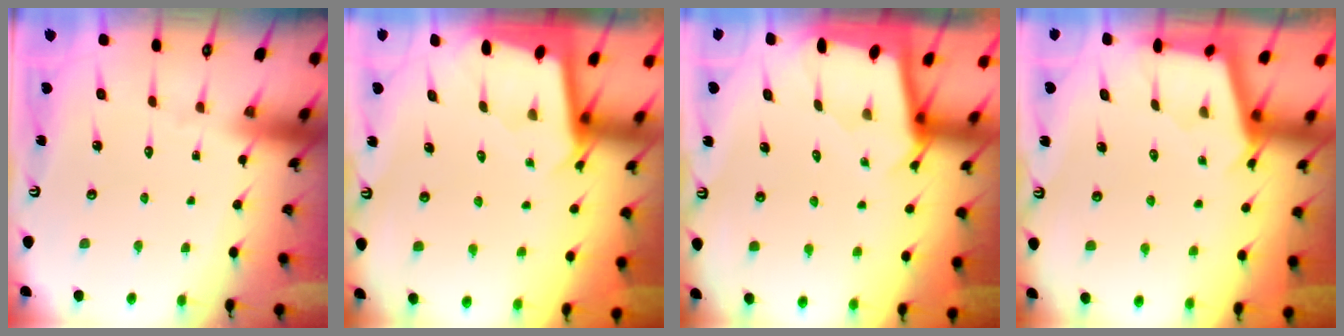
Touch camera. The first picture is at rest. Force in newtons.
{"total": 1.9, "press": 1.9, "slide": 0.1}
{"total": 1.4, "press": 1.4, "slide": 0.1}
{"total": 2.4, "press": 2.4, "slide": 0.1}